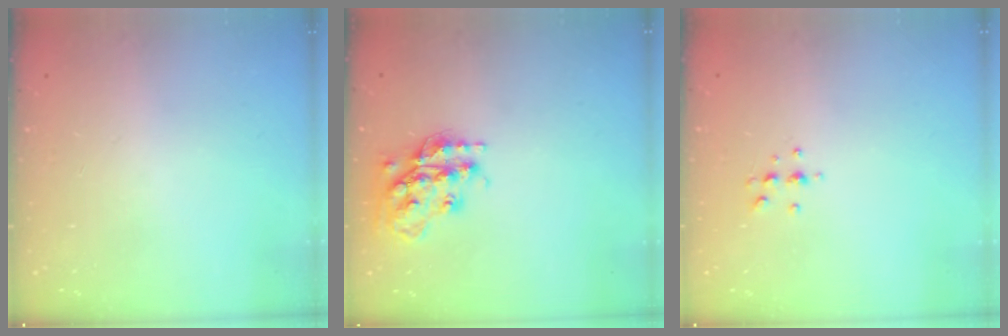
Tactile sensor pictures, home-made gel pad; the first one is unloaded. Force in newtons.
{"total": 17.6, "press": 17.5, "slide": 1.3}
{"total": 5.0, "press": 4.9, "slide": 0.9}